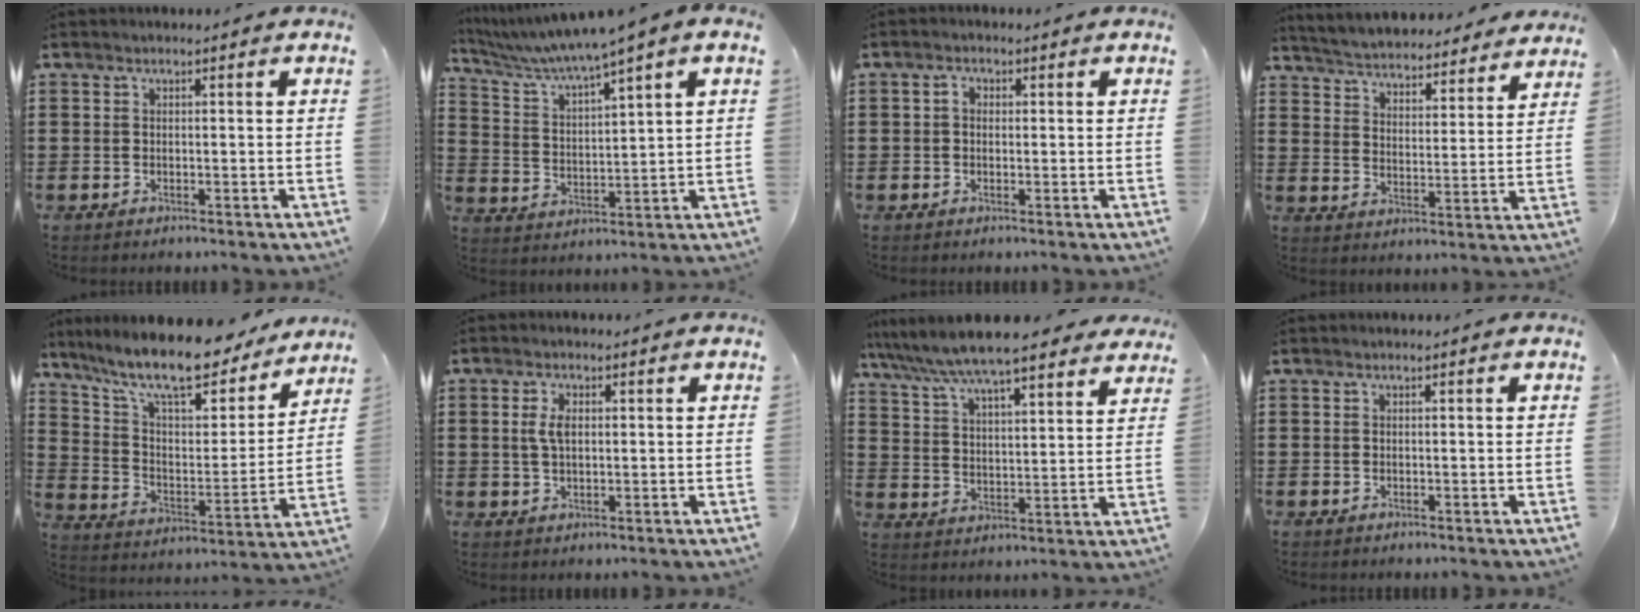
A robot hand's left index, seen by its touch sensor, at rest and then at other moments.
{"total": 5.1, "force": [4.0, -1.0, 2.9], "torque": [-0.076, -0.031, 0.062]}
{"total": 1.6, "force": [0.2, 1.1, 1.1], "torque": [-0.025, 0.008, 0.001]}
{"total": 4.6, "force": [4.5, -0.3, -0.1], "torque": [-0.023, -0.037, 0.074]}
{"total": 12.9, "force": [11.1, 1.9, 6.3], "torque": [-0.158, -0.070, 0.192]}
{"total": 3.2, "force": [0.6, 1.6, 2.7], "torque": [-0.066, 0.006, 0.006]}
{"total": 8.0, "force": [7.3, 0.4, 3.3], "torque": [-0.093, -0.035, 0.125]}
{"total": 0.0}